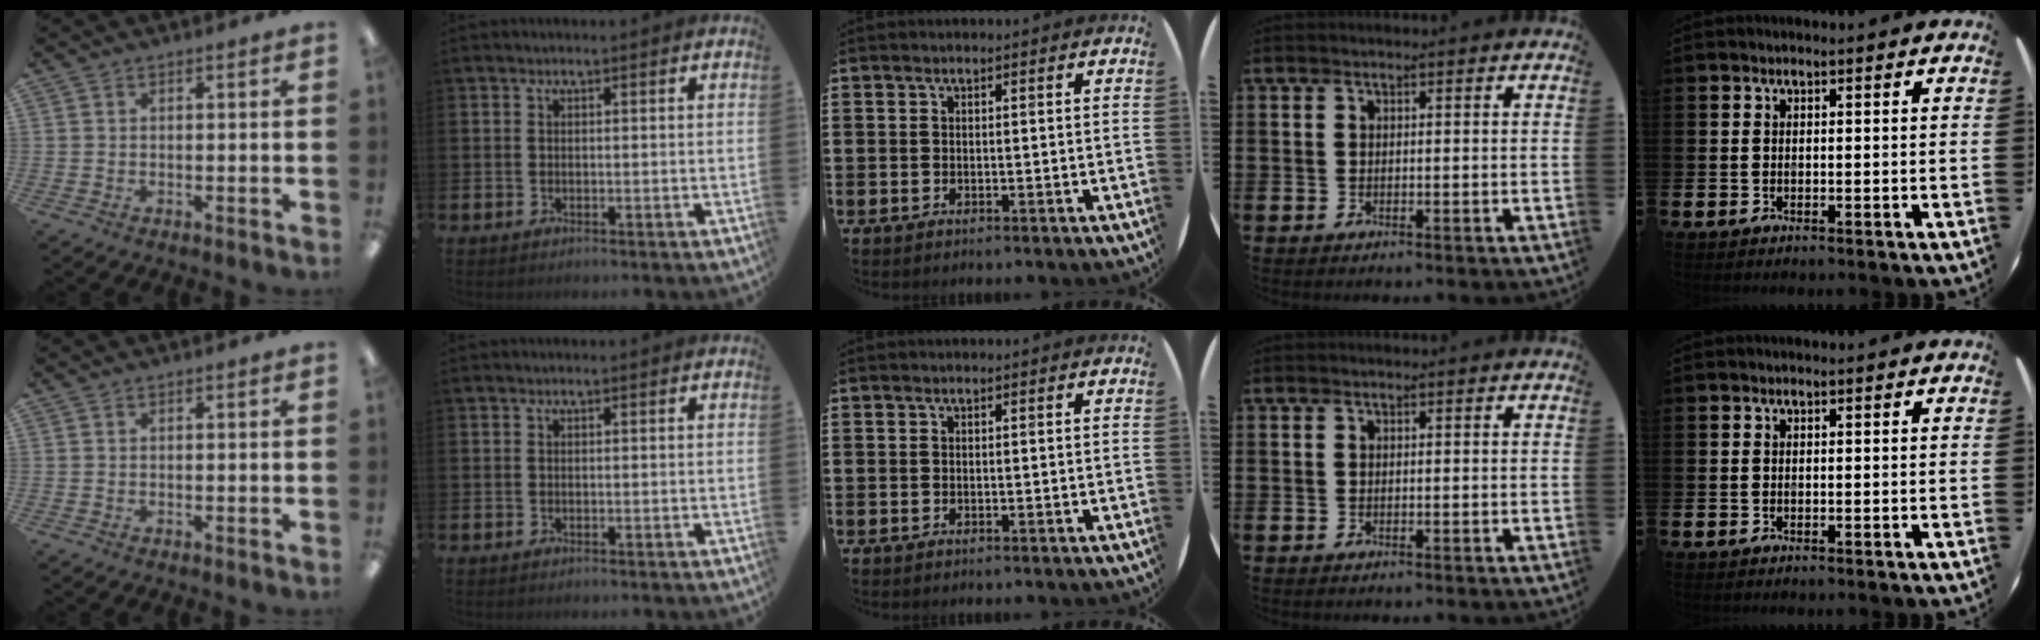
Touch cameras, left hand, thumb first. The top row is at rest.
{}